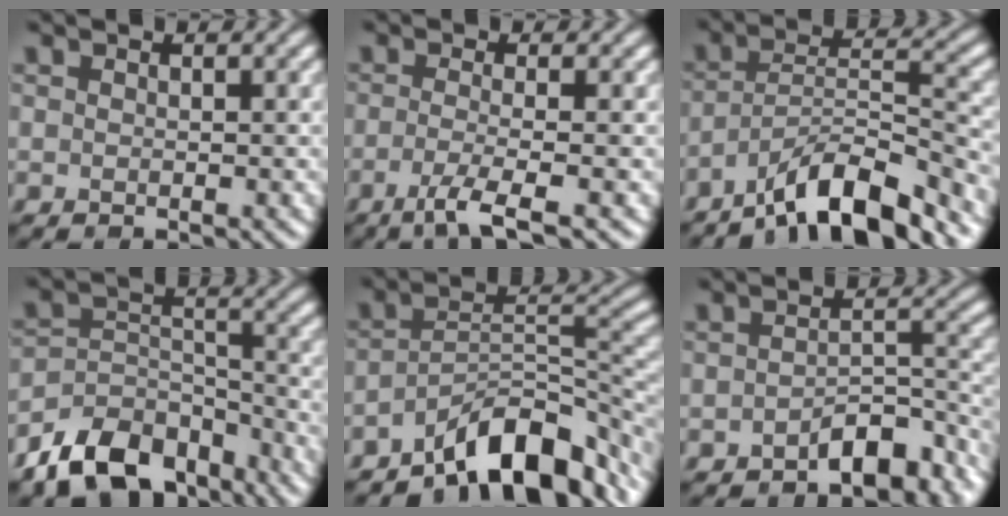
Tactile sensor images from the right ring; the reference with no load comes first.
{"total": 3.7, "force": [-1.7, 0.8, 3.1], "torque": [-0.050, -0.006, -0.046]}
{"total": 8.6, "force": [-6.5, 1.9, 5.3], "torque": [-0.081, 0.007, -0.119]}
{"total": 9.0, "force": [-6.8, 4.7, 3.6], "torque": [-0.058, -0.003, -0.125]}
{"total": 10.1, "force": [-6.8, 3.6, 6.5], "torque": [-0.084, 0.006, -0.122]}
{"total": 5.5, "force": [-3.8, 2.4, 3.3], "torque": [-0.036, 0.006, -0.062]}